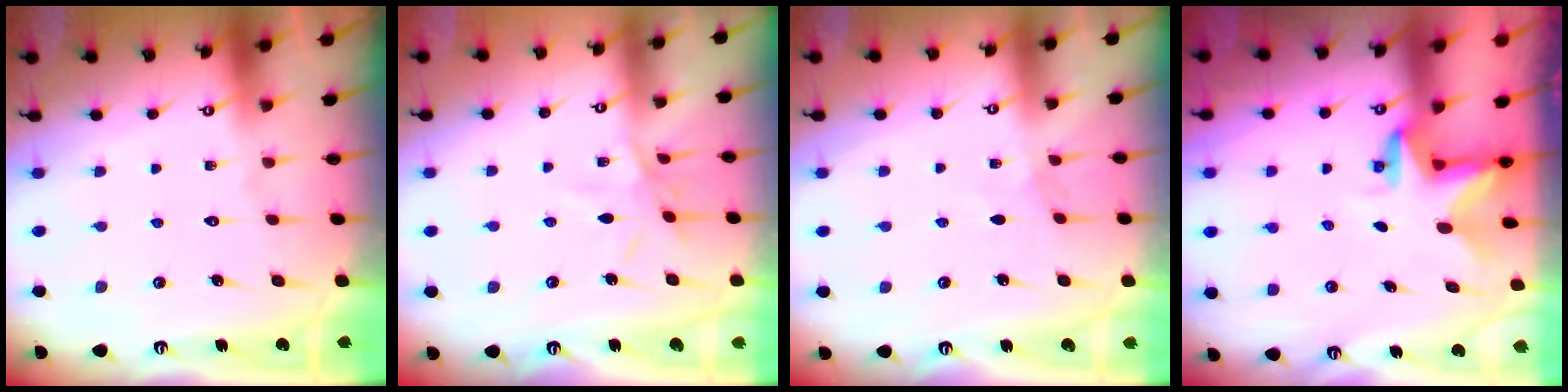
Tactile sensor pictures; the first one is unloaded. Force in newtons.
{"total": 5.9, "press": 5.8, "slide": 0.7}
{"total": 2.4, "press": 2.3, "slide": 0.4}
{"total": 2.9, "press": 2.9, "slide": 0.2}